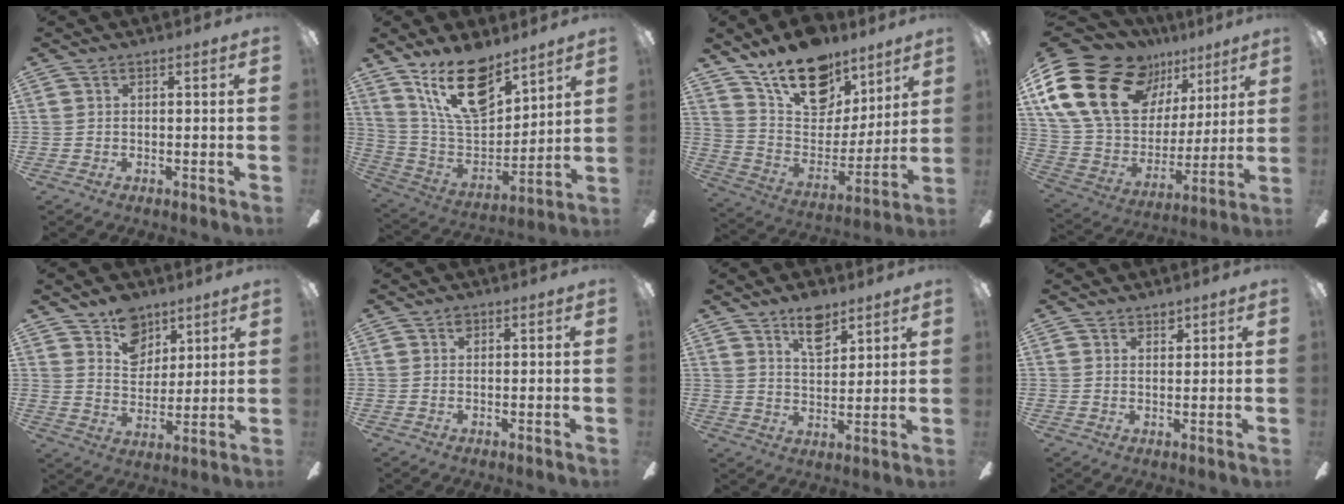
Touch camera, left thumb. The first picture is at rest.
{"total": 20.2, "force": [13.5, 9.3, 11.8], "torque": [-0.221, -0.073, 0.239]}
{"total": 19.7, "force": [14.2, 10.6, 8.5], "torque": [-0.145, -0.090, 0.257]}
{"total": 24.8, "force": [14.0, 15.3, 13.6], "torque": [-0.281, -0.071, 0.269]}
{"total": 10.7, "force": [7.3, 7.2, 3.2], "torque": [-0.037, -0.037, 0.134]}
{"total": 1.2, "force": [0.6, 0.7, 0.7], "torque": [-0.008, 0.001, 0.009]}
{"total": 8.8, "force": [6.0, 4.2, 4.8], "torque": [-0.069, -0.025, 0.104]}
{"total": 2.1, "force": [1.8, 0.9, 0.6], "torque": [0.002, -0.007, 0.030]}